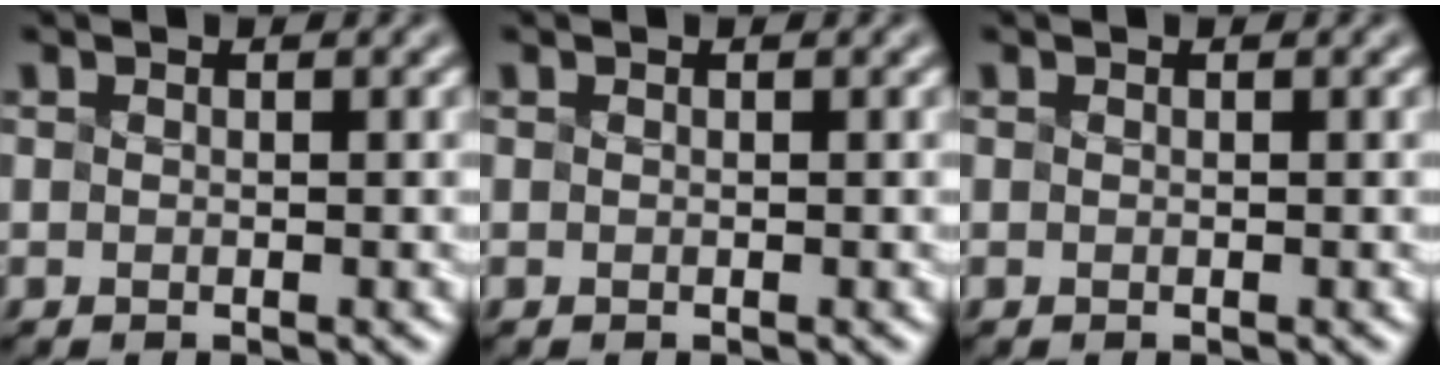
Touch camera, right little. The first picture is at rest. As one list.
[{"total": 0.0}, {"total": 0.0}]